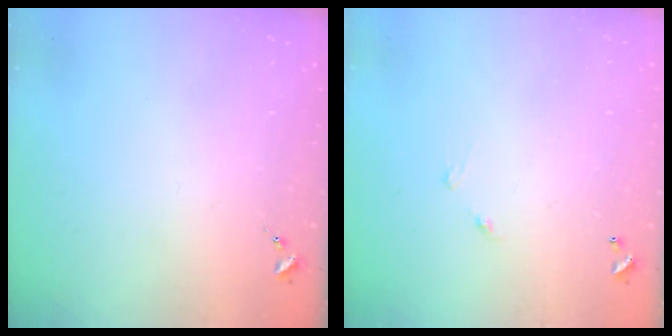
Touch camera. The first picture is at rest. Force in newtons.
{"total": 4.9, "press": 4.9, "slide": 0.3}